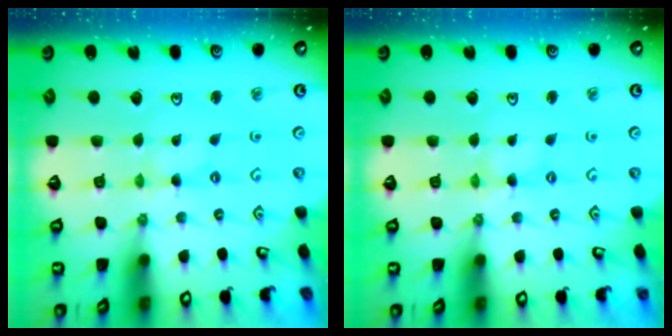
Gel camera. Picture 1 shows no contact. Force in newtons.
{"total": 0.0}